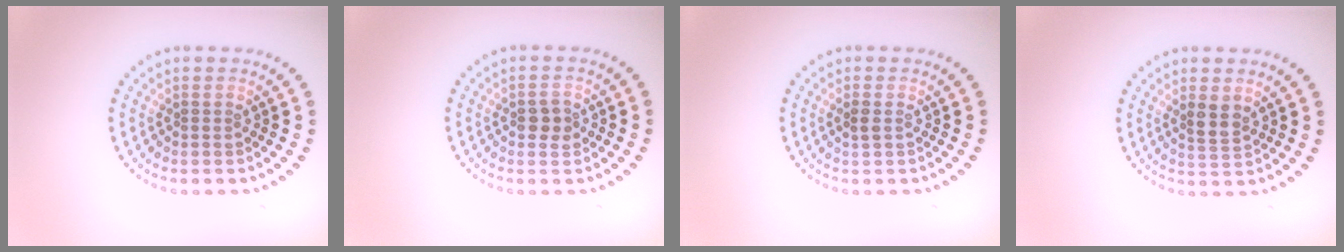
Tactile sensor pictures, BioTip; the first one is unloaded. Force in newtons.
{"total": 1.6, "press": 1.6, "slide": 0.1}
{"total": 0.9, "press": 0.9, "slide": 0.2}
{"total": 1.9, "press": 1.7, "slide": 0.8}